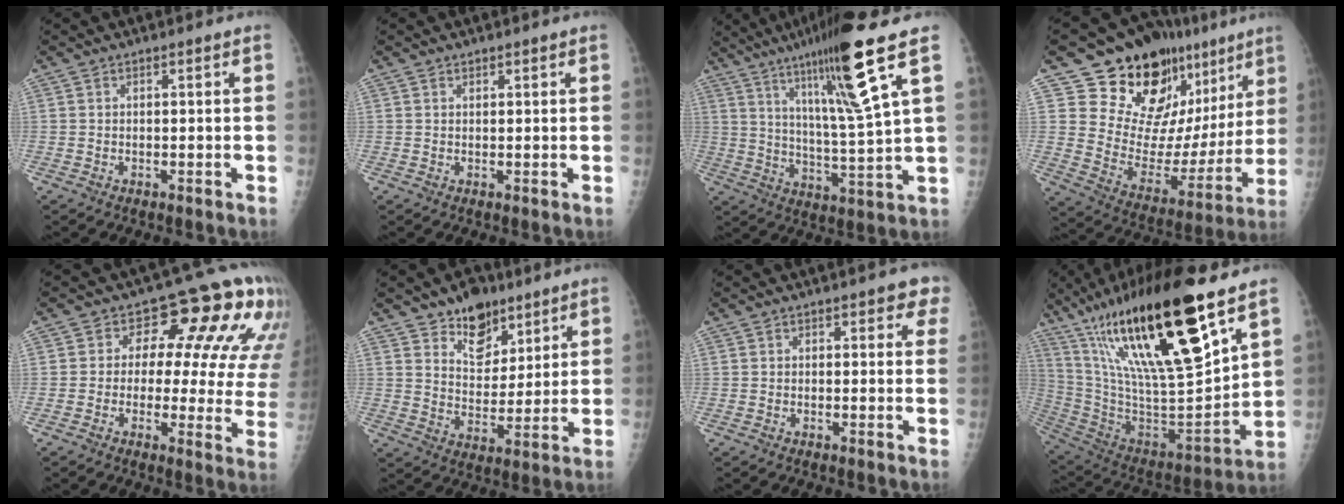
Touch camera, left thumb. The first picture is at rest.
{"total": 0.8, "force": [0.5, 0.6, -0.1], "torque": [0.016, -0.001, 0.003]}
{"total": 16.5, "force": [8.8, -0.3, 13.9], "torque": [-0.225, -0.046, 0.149]}
{"total": 24.7, "force": [15.0, 13.9, 13.9], "torque": [-0.146, -0.063, 0.236]}
{"total": 17.3, "force": [7.2, 9.2, 12.7], "torque": [-0.101, -0.016, 0.065]}
{"total": 10.8, "force": [7.5, 6.6, 4.0], "torque": [-0.024, -0.046, 0.127]}
{"total": 3.2, "force": [1.8, 2.3, 1.3], "torque": [0.030, -0.003, 0.013]}
{"total": 31.2, "force": [18.1, 6.7, 24.5], "torque": [-0.431, -0.063, 0.326]}